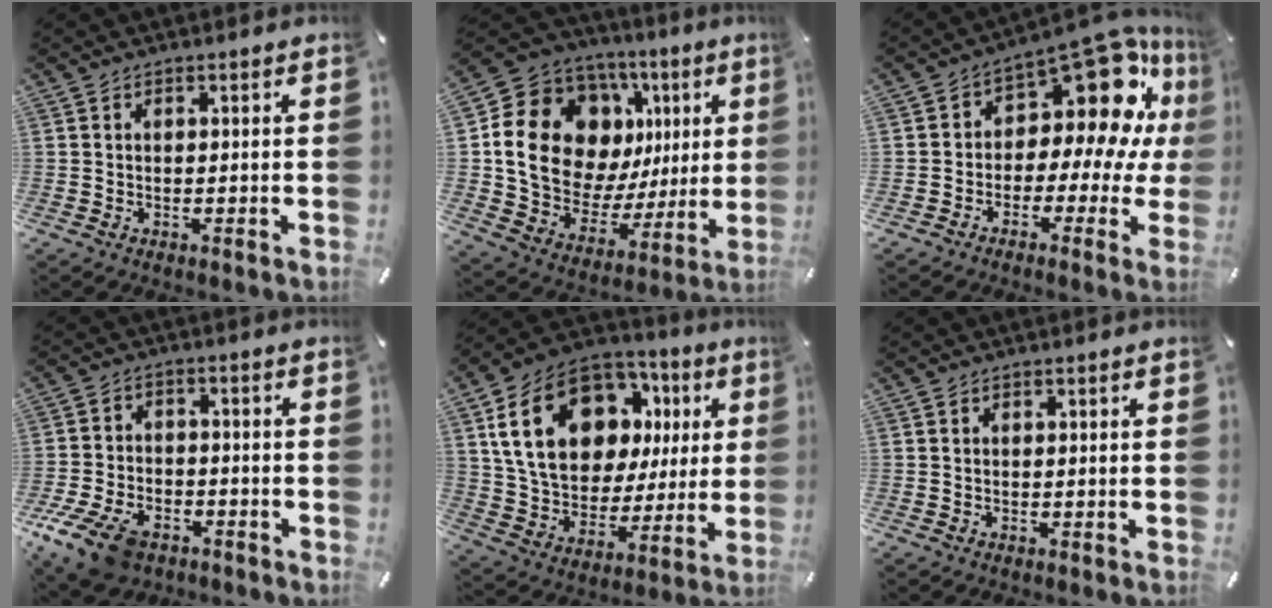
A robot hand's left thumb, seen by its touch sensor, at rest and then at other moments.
{"total": 18.6, "force": [5.7, 14.5, 10.1], "torque": [-0.164, -0.040, 0.120]}
{"total": 17.4, "force": [8.3, 9.4, 12.1], "torque": [-0.163, -0.073, 0.136]}
{"total": 11.5, "force": [-7.0, 6.7, 6.1], "torque": [-0.128, 0.036, -0.128]}
{"total": 21.7, "force": [8.0, 15.5, 12.9], "torque": [-0.239, -0.027, 0.143]}
{"total": 0.0}